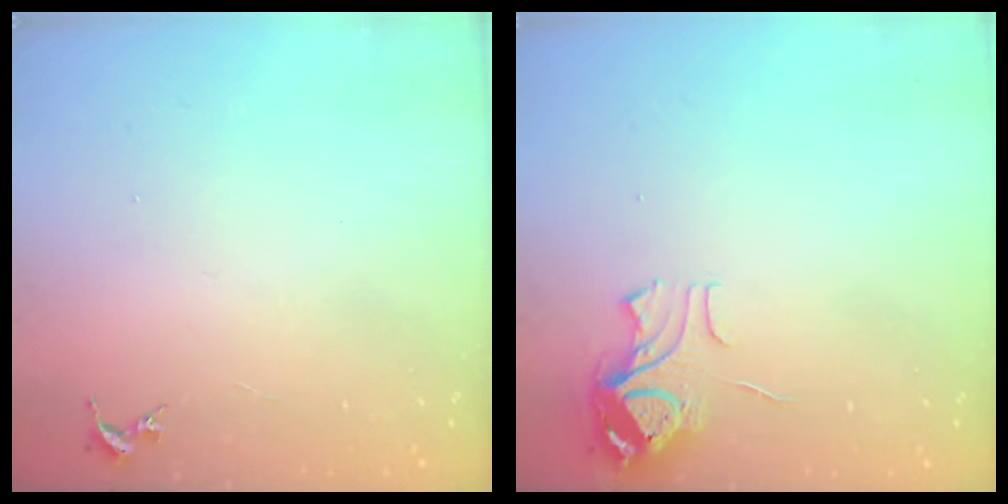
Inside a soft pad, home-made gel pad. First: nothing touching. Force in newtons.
{"total": 7.7, "press": 7.7, "slide": 0.7}